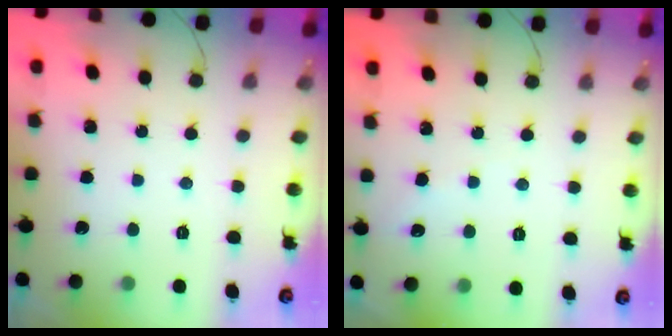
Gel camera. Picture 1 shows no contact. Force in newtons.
{"total": 2.7, "press": 2.6, "slide": 0.5}